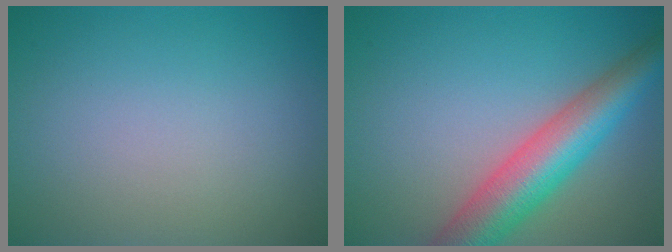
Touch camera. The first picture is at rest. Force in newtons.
{"total": 7.5, "press": 7.5, "slide": 0.2}